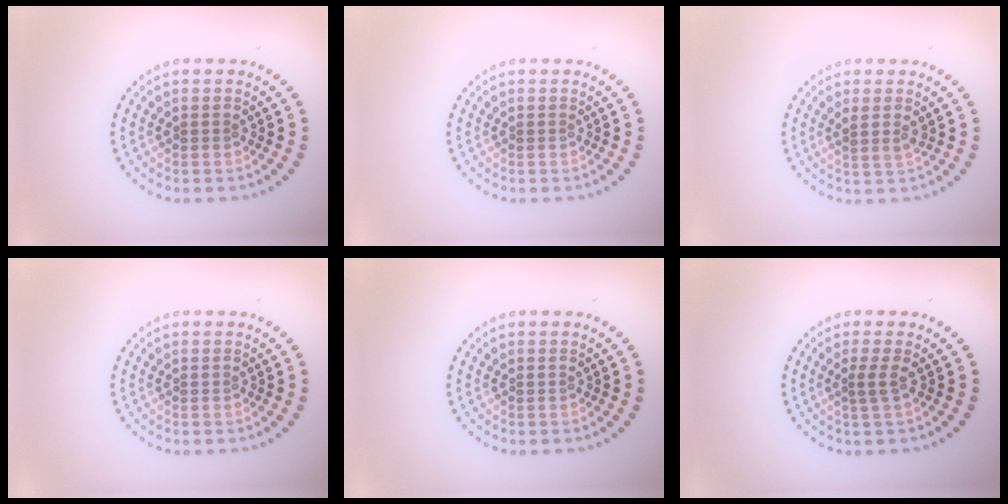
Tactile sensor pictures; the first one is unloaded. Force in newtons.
{"total": 0.0}
{"total": 1.5, "press": 1.2, "slide": 0.9}
{"total": 0.0}
{"total": 0.0}
{"total": 1.1, "press": 0.8, "slide": 0.7}